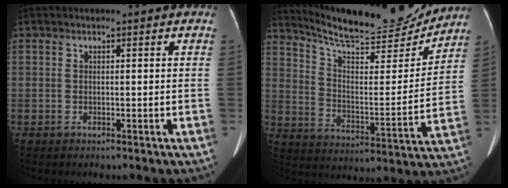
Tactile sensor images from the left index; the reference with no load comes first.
{"total": 19.4, "force": [18.1, 2.5, 6.6], "torque": [-0.115, -0.019, 0.269]}